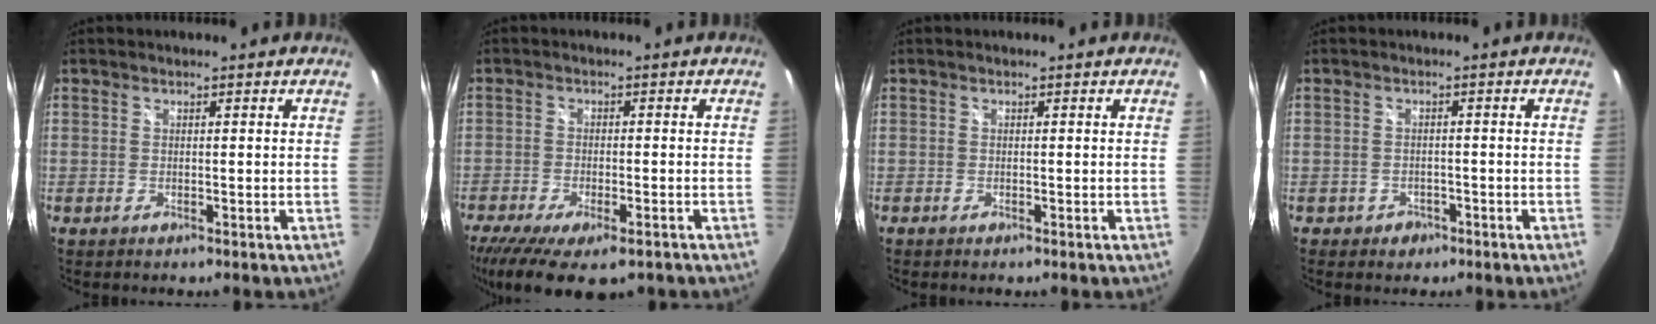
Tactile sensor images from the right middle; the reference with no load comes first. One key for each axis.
{"total": 12.9, "fx": -8.9, "fy": 4.6, "fz": 8.1, "tx": -0.177, "ty": -0.050, "tz": -0.143}
{"total": 0.0}
{"total": 2.3, "fx": -1.1, "fy": 1.9, "fz": 0.4, "tx": -0.013, "ty": 0.001, "tz": -0.013}